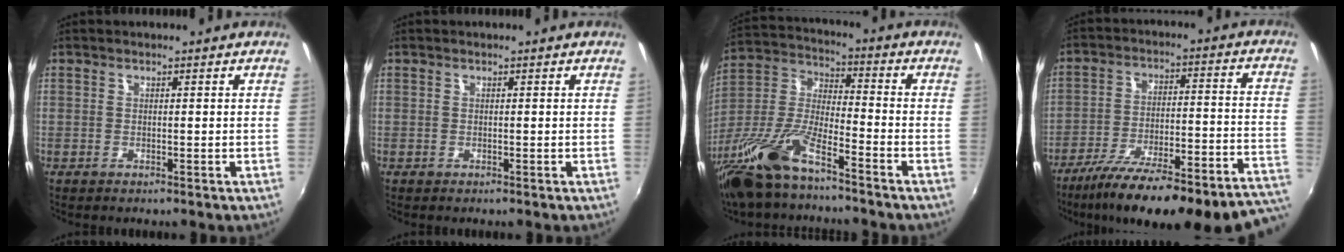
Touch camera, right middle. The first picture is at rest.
{"total": 0.0}
{"total": 15.8, "force": [-11.0, 4.1, 10.5], "torque": [-0.239, -0.011, -0.225]}
{"total": 31.4, "force": [-26.7, 4.3, 16.1], "torque": [-0.213, -0.058, -0.373]}